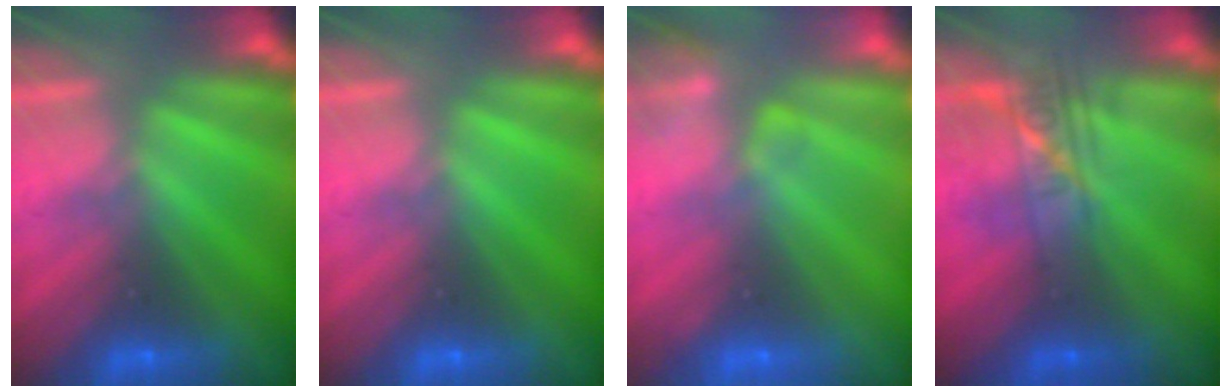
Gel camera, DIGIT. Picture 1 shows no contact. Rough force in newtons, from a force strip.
{"total": 0.0}
{"total": 2.4}
{"total": 2.2}